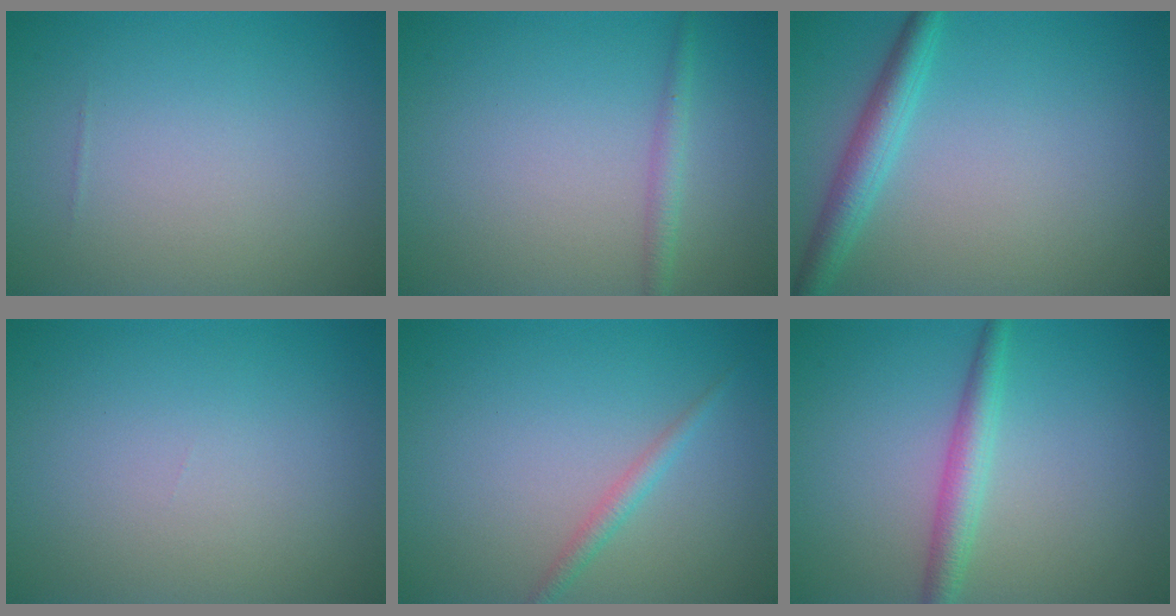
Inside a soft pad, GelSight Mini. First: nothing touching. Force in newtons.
{"total": 1.4, "press": 1.4, "slide": 0.1}
{"total": 3.1, "press": 3.1, "slide": 0.2}
{"total": 0.0}
{"total": 1.4, "press": 1.4, "slide": 0.0}
{"total": 2.7, "press": 2.7, "slide": 0.0}